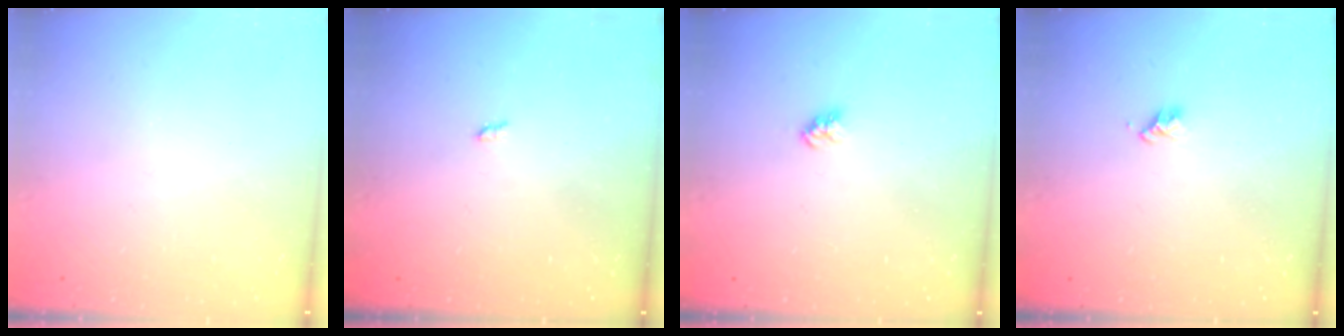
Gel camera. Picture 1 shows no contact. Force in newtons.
{"total": 1.2, "press": 1.2, "slide": 0.2}
{"total": 3.1, "press": 3.1, "slide": 0.4}
{"total": 2.7, "press": 2.7, "slide": 0.2}